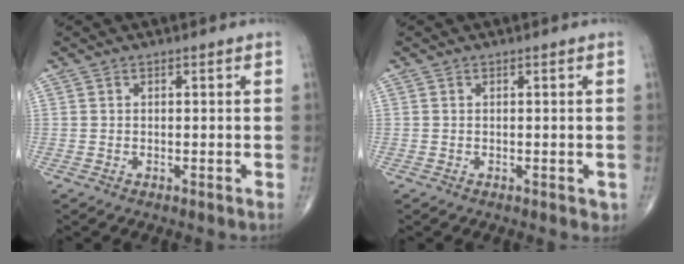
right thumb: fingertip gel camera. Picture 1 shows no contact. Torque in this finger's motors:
{"motor_torque": [1.23, -0.06, 0.59, -0.84, 0.20]}